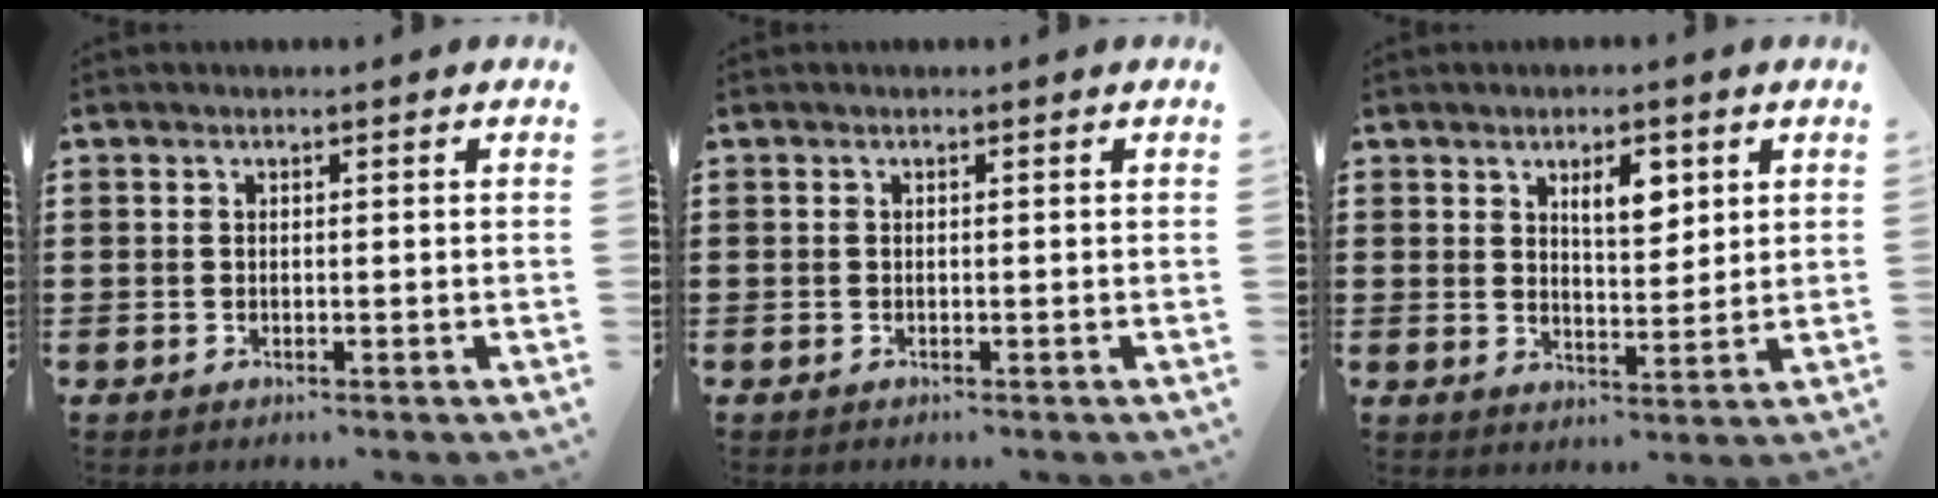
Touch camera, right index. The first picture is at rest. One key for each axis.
{"total": 0.0}
{"total": 5.0, "fx": 2.4, "fy": 2.1, "fz": 3.9, "tx": -0.060, "ty": -0.001, "tz": 0.036}